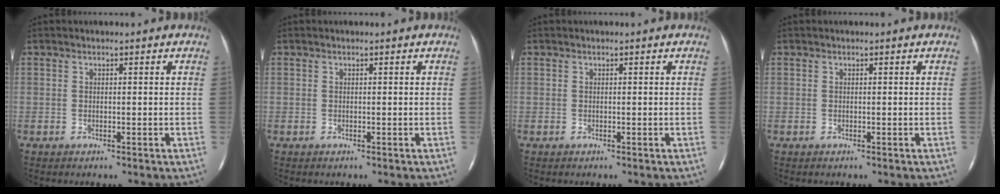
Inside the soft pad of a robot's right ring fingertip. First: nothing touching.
{"total": 0.0}
{"total": 0.0}
{"total": 0.0}